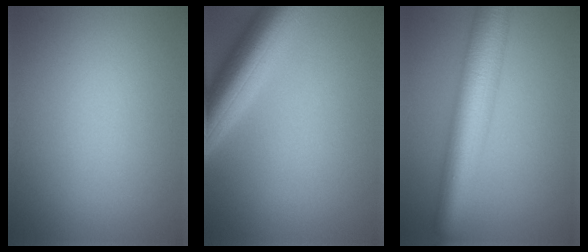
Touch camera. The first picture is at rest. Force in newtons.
{"total": 7.7, "press": 7.7, "slide": 0.4}
{"total": 8.7, "press": 8.7, "slide": 0.2}